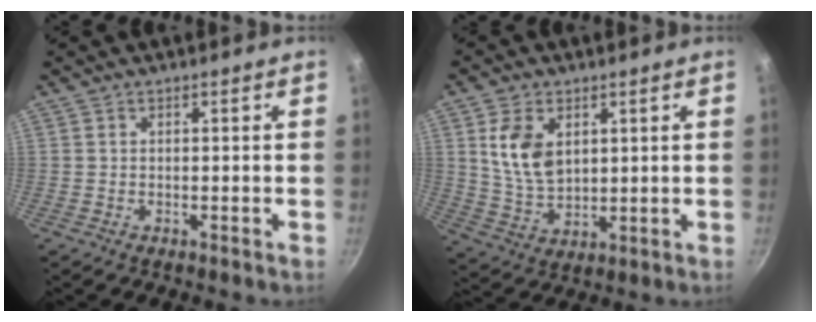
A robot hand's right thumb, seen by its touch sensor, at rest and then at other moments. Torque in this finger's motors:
{"motor_torque": [0.15, 0.11, 1.00, 0.16, 0.23]}